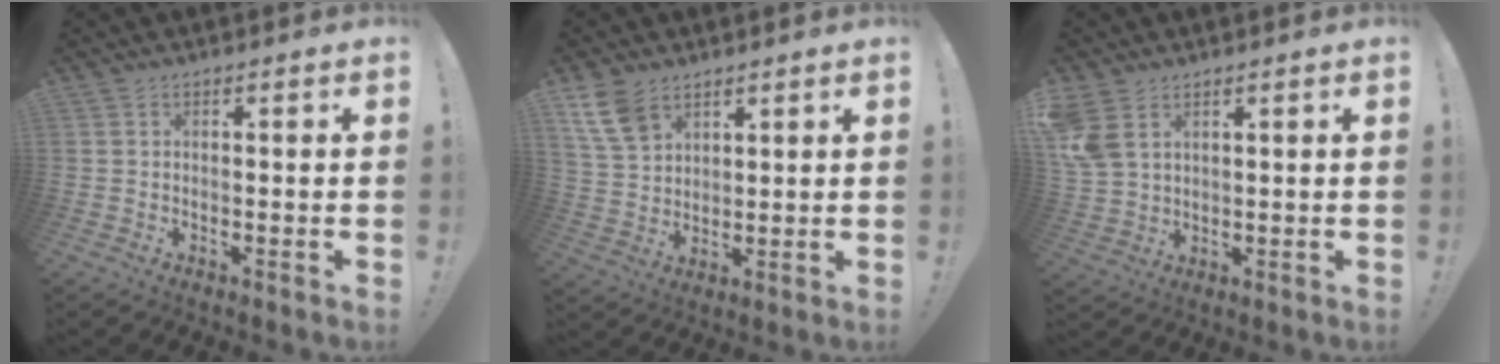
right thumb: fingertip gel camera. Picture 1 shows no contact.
{"total": 10.1, "force": [6.5, 6.1, 4.7], "torque": [-0.087, -0.024, 0.130]}
{"total": 7.3, "force": [3.9, 4.7, 4.1], "torque": [-0.084, -0.015, 0.077]}